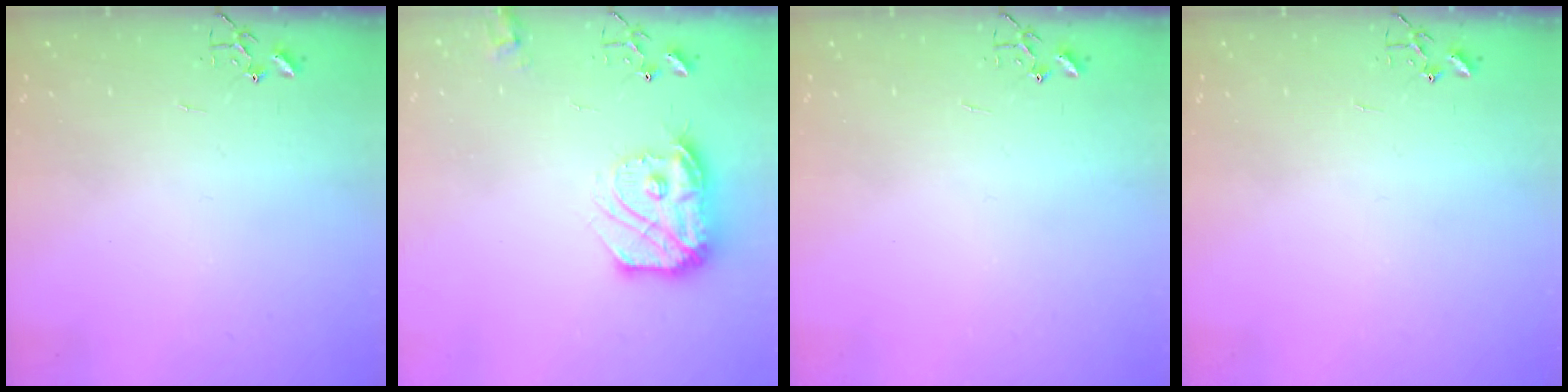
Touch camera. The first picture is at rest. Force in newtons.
{"total": 15.7, "press": 15.6, "slide": 1.4}
{"total": 0.0}
{"total": 0.0}